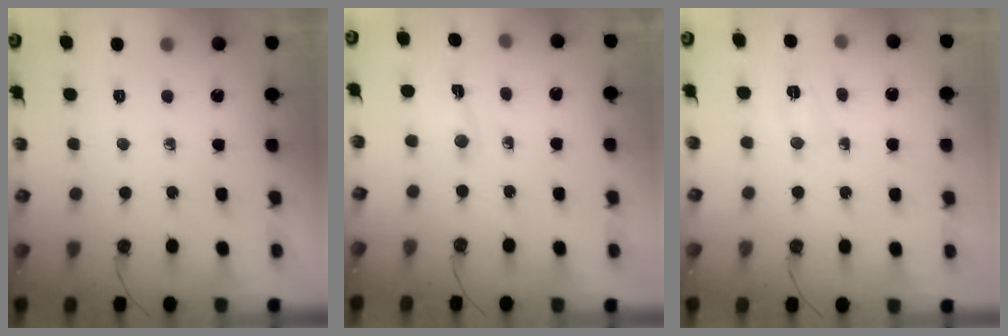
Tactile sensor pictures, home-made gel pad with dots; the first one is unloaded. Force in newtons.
{"total": 2.7, "press": 2.7, "slide": 0.4}
{"total": 2.7, "press": 2.7, "slide": 0.4}